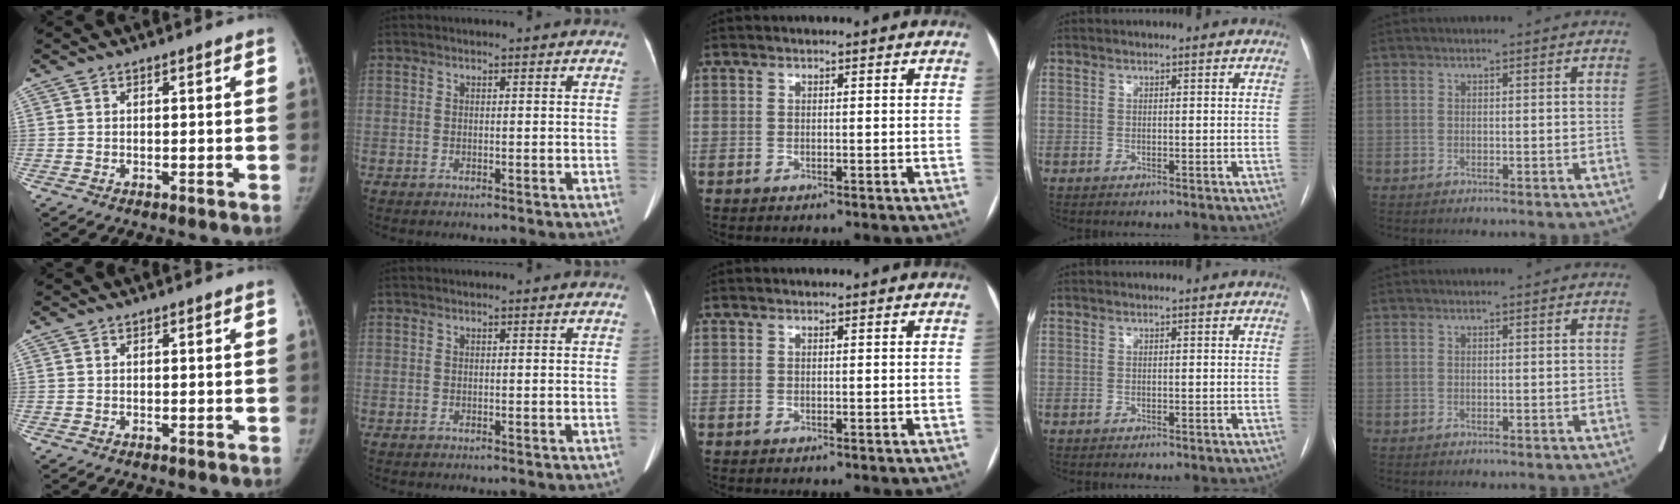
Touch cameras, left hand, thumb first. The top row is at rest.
{}